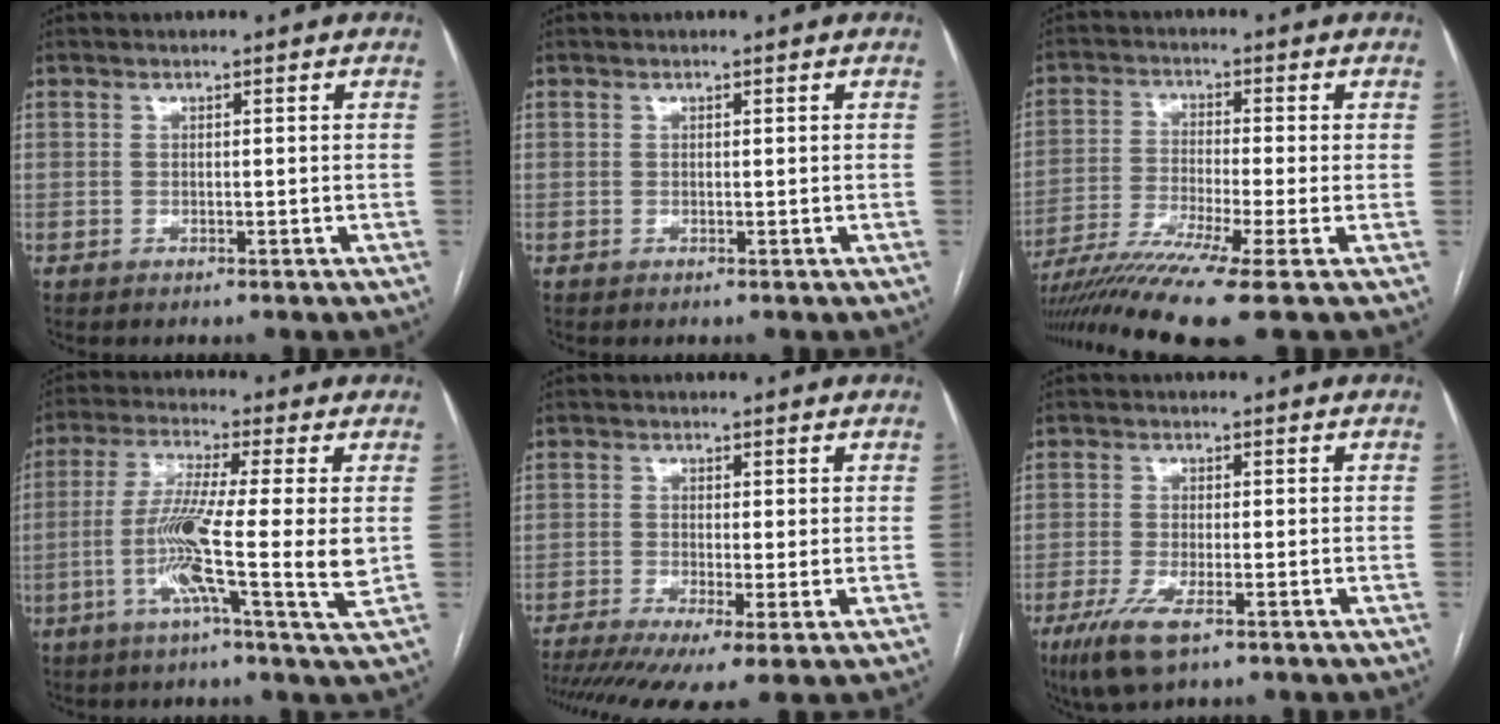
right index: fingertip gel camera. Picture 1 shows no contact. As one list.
[{"total": 0.0}, {"total": 12.3, "force": [-8.8, -1.9, 8.4], "torque": [-0.148, -0.030, -0.148]}, {"total": 12.7, "force": [-1.4, -0.6, 12.6], "torque": [-0.232, -0.014, -0.040]}, {"total": 10.3, "force": [-5.7, 2.4, 8.2], "torque": [-0.151, -0.015, -0.094]}, {"total": 6.2, "force": [-3.5, 1.4, 4.9], "torque": [-0.105, -0.017, -0.062]}]